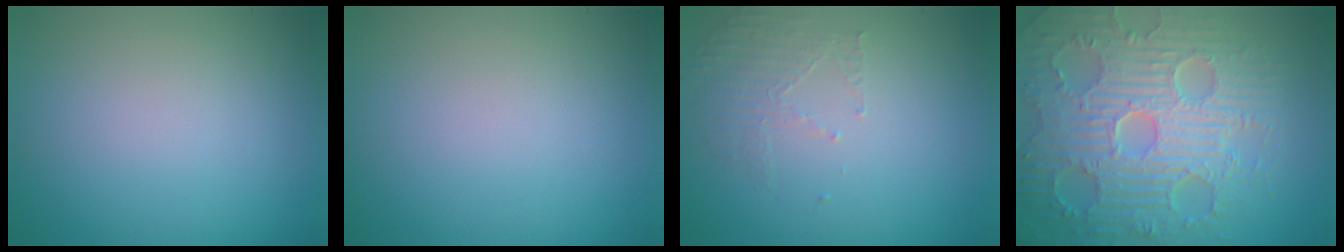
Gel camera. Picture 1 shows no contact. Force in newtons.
{"total": 0.0}
{"total": 1.6, "press": 0.7, "slide": 1.4}
{"total": 9.5, "press": 6.8, "slide": 6.6}